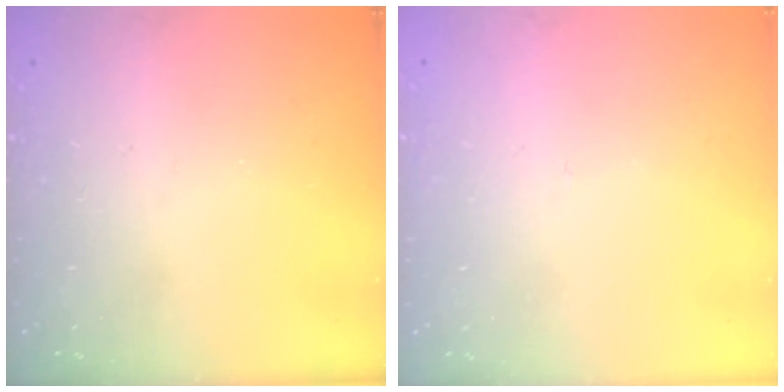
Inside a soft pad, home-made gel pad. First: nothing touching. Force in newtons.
{"total": 2.6, "press": 2.6, "slide": 0.2}